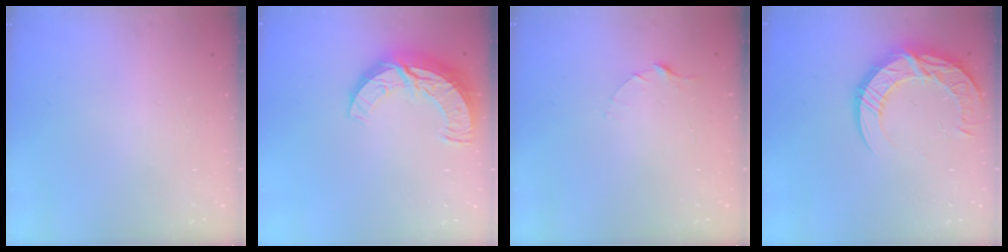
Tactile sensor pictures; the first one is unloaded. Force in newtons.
{"total": 11.6, "press": 11.5, "slide": 1.0}
{"total": 2.5, "press": 2.5, "slide": 0.3}
{"total": 18.4, "press": 18.4, "slide": 1.0}